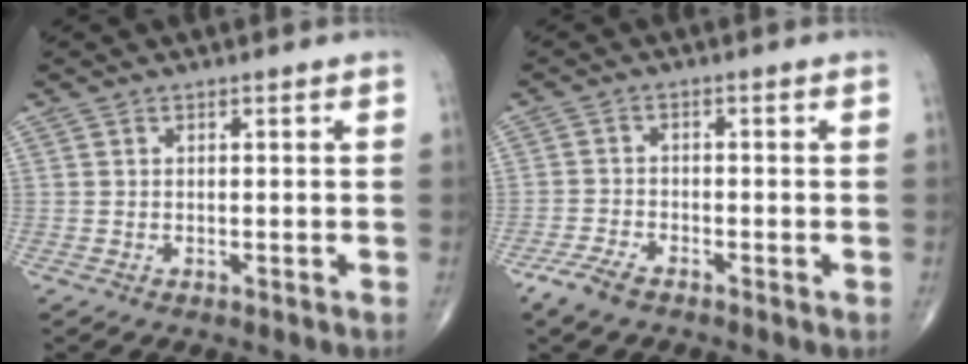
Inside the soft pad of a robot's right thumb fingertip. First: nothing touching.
{"total": 4.2, "force": [-3.0, 1.5, 2.5], "torque": [-0.056, 0.001, -0.062]}